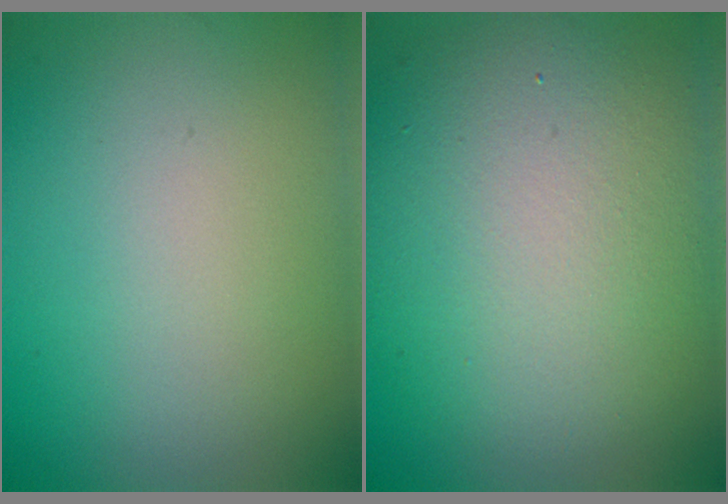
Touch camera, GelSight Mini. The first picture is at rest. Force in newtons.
{"total": 11.4, "press": 11.4, "slide": 0.7}